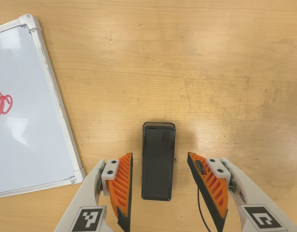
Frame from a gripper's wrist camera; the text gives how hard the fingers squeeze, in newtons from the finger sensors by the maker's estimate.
{"total": 0.0}